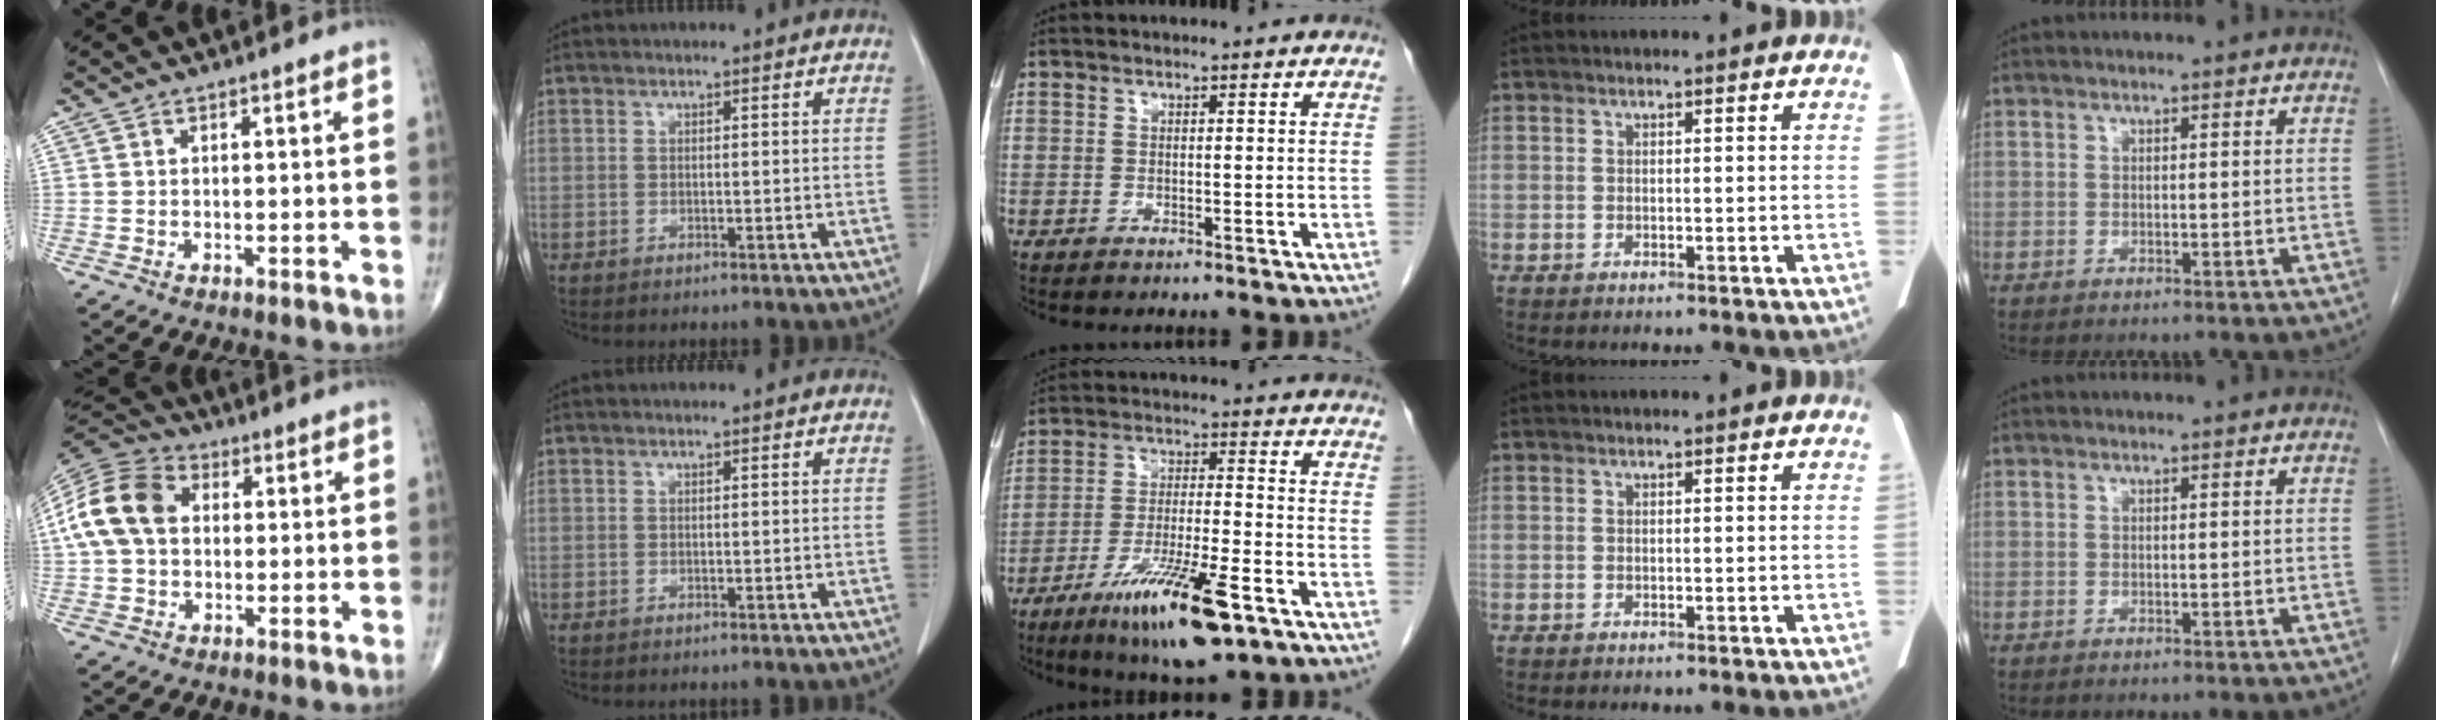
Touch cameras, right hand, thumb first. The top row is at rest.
{"thumb": {"total": 14.0, "force": [1.7, 10.3, 9.4], "torque": [-0.179, 0.030, 0.022]}, "middle": {"total": 13.6, "force": [-7.8, 1.6, 11.0], "torque": [-0.202, -0.029, -0.130]}}